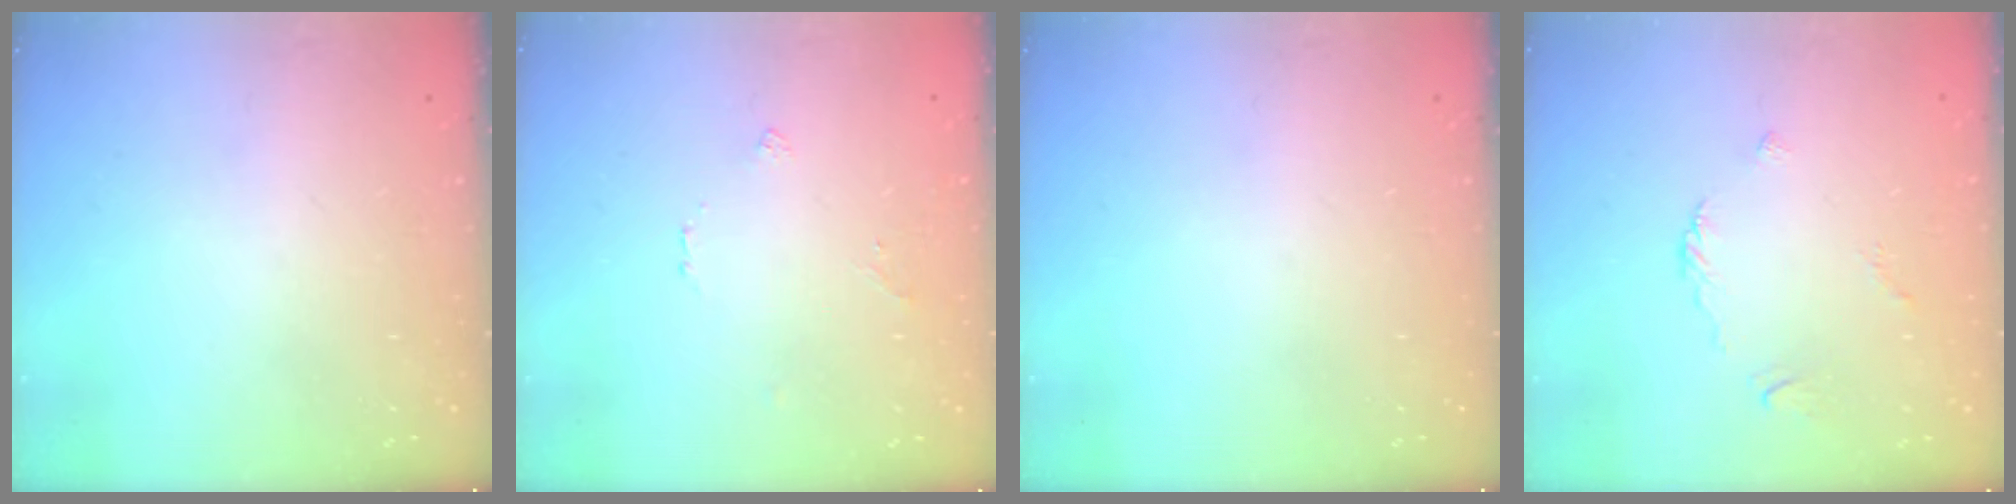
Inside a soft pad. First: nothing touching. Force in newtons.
{"total": 1.5, "press": 1.4, "slide": 0.2}
{"total": 0.0}
{"total": 2.7, "press": 2.6, "slide": 0.6}